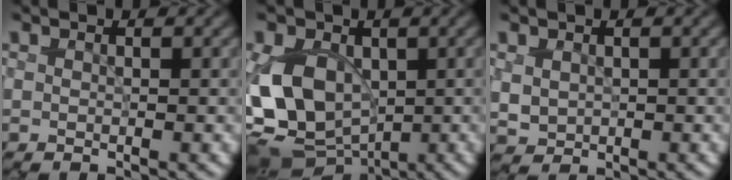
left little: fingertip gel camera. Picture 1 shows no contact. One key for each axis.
{"total": 11.5, "fx": -0.7, "fy": 8.3, "fz": 7.9, "tx": -0.147, "ty": -0.014, "tz": -0.014}
{"total": 1.5, "fx": 0.5, "fy": 1.3, "fz": 0.5, "tx": -0.010, "ty": -0.004, "tz": 0.013}